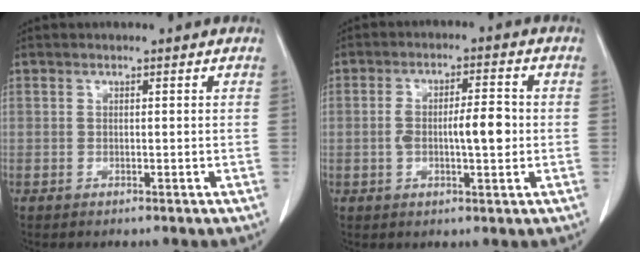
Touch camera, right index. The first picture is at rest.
{"total": 6.8, "force": [-0.5, 1.9, 6.5], "torque": [-0.117, 0.011, -0.007]}